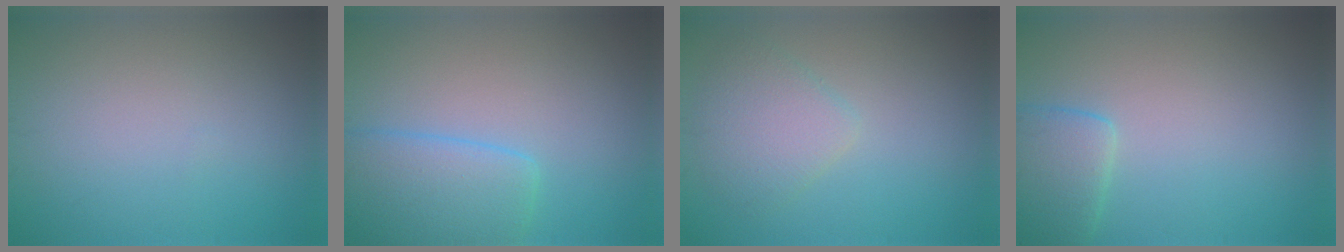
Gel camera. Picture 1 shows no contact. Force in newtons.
{"total": 5.1, "press": 5.1, "slide": 0.2}
{"total": 3.0, "press": 3.0, "slide": 0.2}
{"total": 3.1, "press": 3.1, "slide": 0.3}